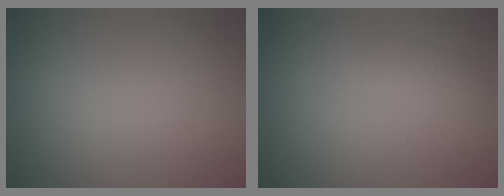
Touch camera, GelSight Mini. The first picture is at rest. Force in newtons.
{"total": 1.3, "press": 1.3, "slide": 0.1}